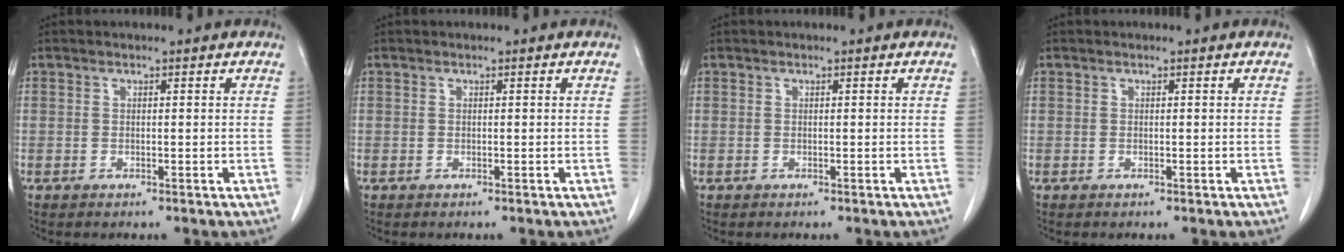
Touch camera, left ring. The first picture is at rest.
{"total": 0.0}
{"total": 0.0}
{"total": 0.0}